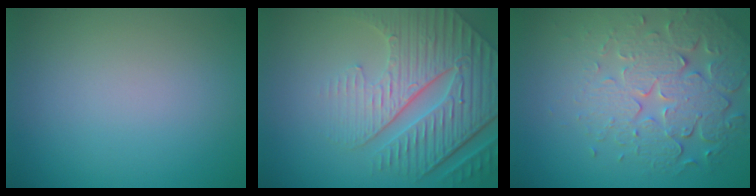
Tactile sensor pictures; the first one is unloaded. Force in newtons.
{"total": 8.3, "press": 5.9, "slide": 5.8}
{"total": 6.5, "press": 5.0, "slide": 4.2}